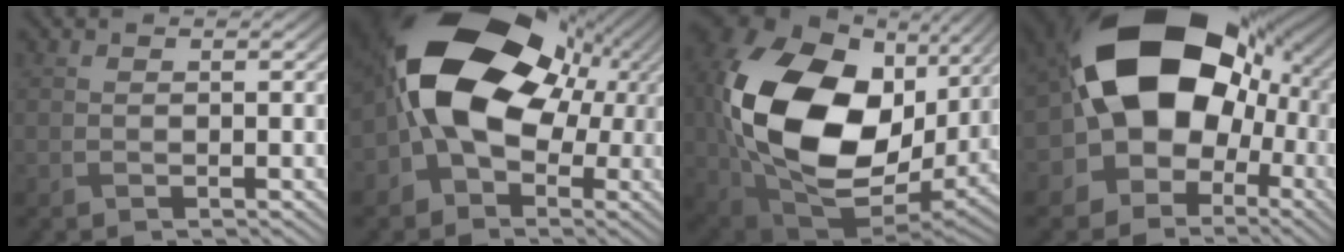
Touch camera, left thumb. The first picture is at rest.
{"total": 16.7, "force": [0.9, 12.1, 11.5], "torque": [-0.187, 0.000, 0.006]}
{"total": 22.1, "force": [2.7, 15.5, 15.5], "torque": [-0.392, -0.028, 0.066]}
{"total": 19.3, "force": [0.8, 14.7, 12.5], "torque": [-0.185, -0.021, 0.017]}